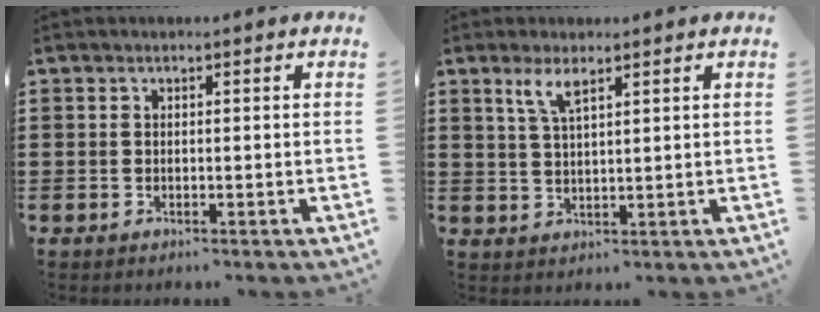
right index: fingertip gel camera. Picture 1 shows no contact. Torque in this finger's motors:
{"motor_torque": [0.17, -0.11, 0.34, 0.09]}